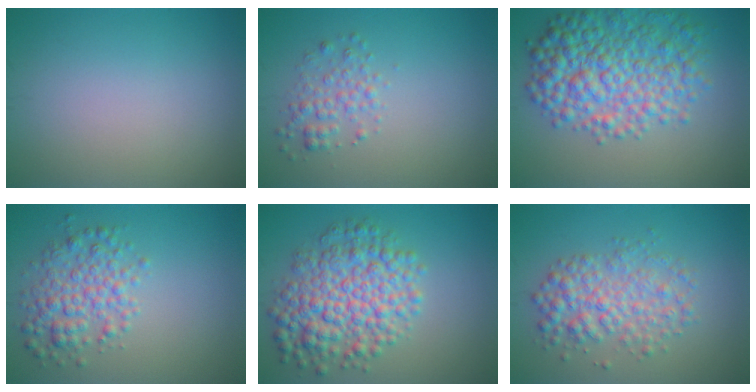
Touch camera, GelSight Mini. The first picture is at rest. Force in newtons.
{"total": 2.0, "press": 2.0, "slide": 0.1}
{"total": 8.2, "press": 8.2, "slide": 0.2}
{"total": 3.9, "press": 3.9, "slide": 0.1}
{"total": 7.5, "press": 7.5, "slide": 0.1}
{"total": 4.6, "press": 4.6, "slide": 0.0}